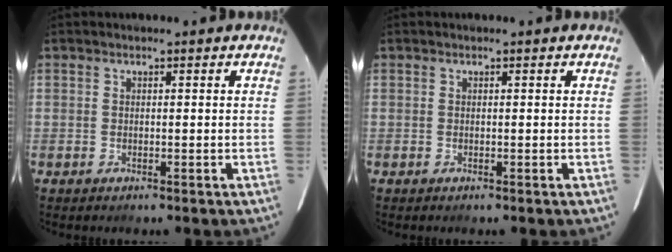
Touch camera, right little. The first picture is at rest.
{"total": 0.0}